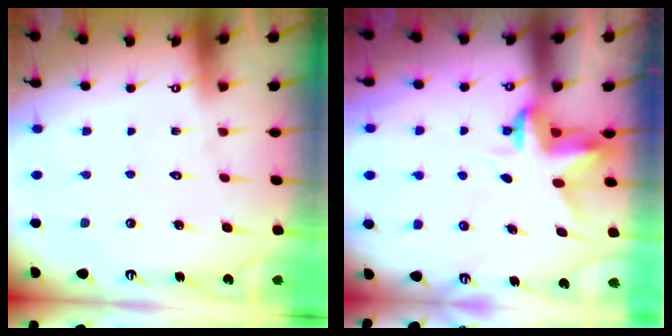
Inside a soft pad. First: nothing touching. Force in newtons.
{"total": 3.6, "press": 3.6, "slide": 0.3}